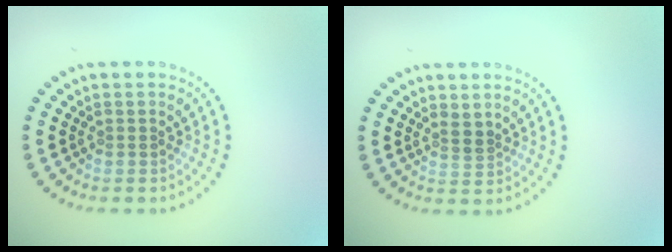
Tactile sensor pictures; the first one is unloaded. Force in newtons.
{"total": 0.9, "press": 0.7, "slide": 0.6}